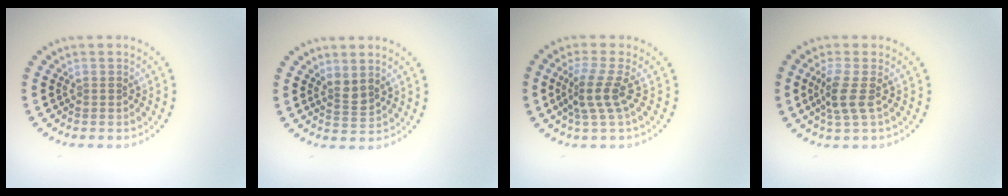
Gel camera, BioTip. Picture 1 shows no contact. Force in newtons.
{"total": 1.6, "press": 1.3, "slide": 1.0}
{"total": 2.8, "press": 1.9, "slide": 2.1}
{"total": 2.6, "press": 2.0, "slide": 1.6}